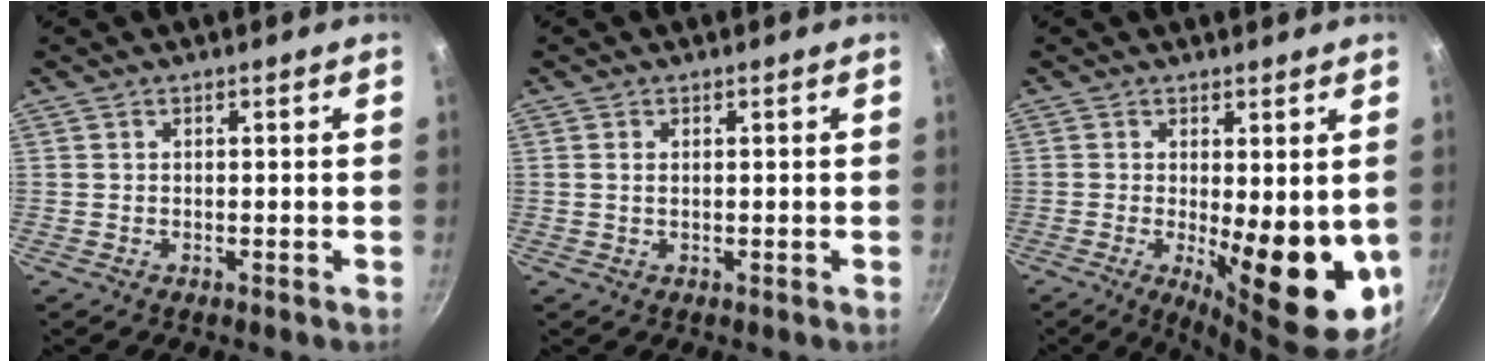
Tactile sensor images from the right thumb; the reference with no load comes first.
{"total": 1.0, "force": [0.2, 0.6, 0.8], "torque": [-0.016, 0.001, 0.002]}
{"total": 14.4, "force": [-1.5, 5.0, 13.4], "torque": [-0.153, -0.022, -0.005]}